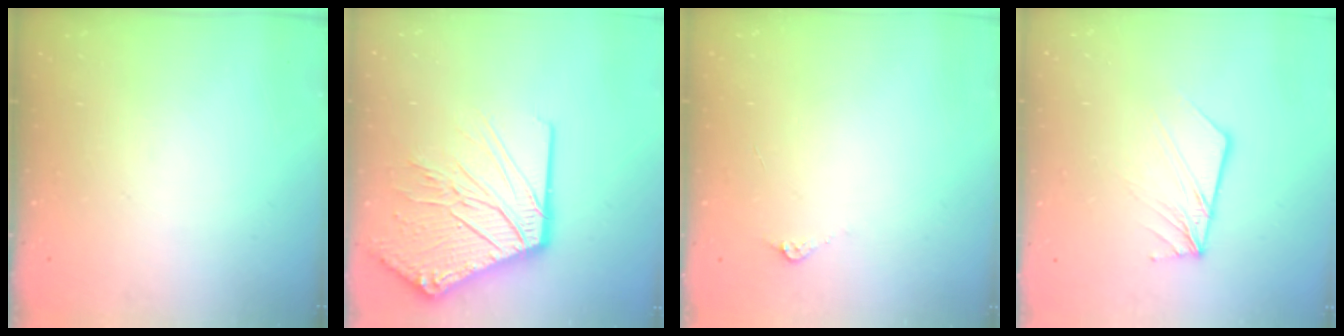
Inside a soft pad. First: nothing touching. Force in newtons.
{"total": 23.5, "press": 23.2, "slide": 3.9}
{"total": 4.8, "press": 4.8, "slide": 0.6}
{"total": 9.3, "press": 9.2, "slide": 1.3}